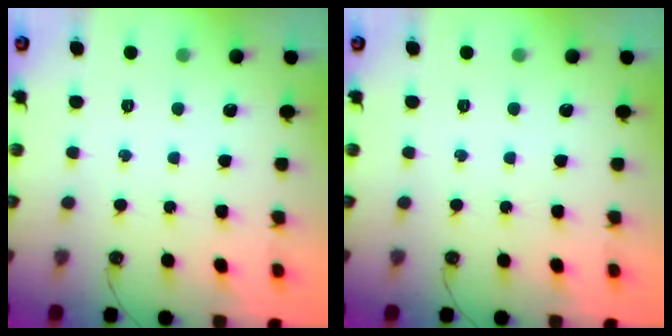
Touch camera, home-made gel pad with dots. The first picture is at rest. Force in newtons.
{"total": 0.0}